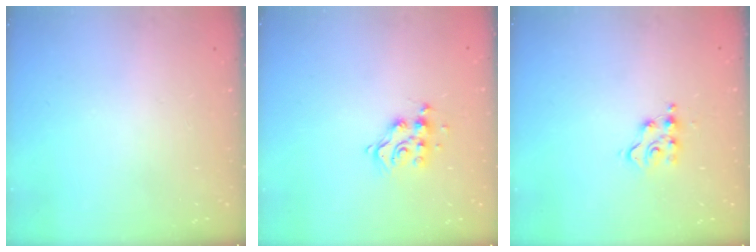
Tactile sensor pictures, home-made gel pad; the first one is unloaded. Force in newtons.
{"total": 9.7, "press": 9.7, "slide": 0.7}
{"total": 5.4, "press": 5.4, "slide": 0.6}